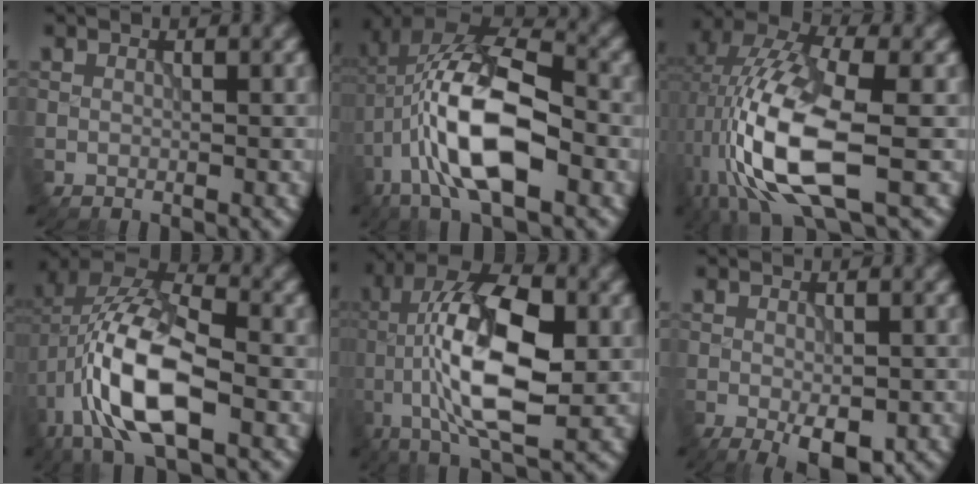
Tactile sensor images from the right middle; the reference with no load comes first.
{"total": 13.1, "force": [-3.0, 5.9, 11.4], "torque": [-0.213, 0.014, -0.067]}
{"total": 11.9, "force": [-2.7, 4.5, 10.7], "torque": [-0.229, 0.003, -0.052]}
{"total": 12.1, "force": [-2.9, 5.8, 10.2], "torque": [-0.201, 0.010, -0.065]}
{"total": 11.9, "force": [-1.8, 4.6, 10.8], "torque": [-0.202, 0.014, -0.037]}
{"total": 3.9, "force": [-1.8, 1.3, 3.2], "torque": [-0.050, -0.009, -0.024]}